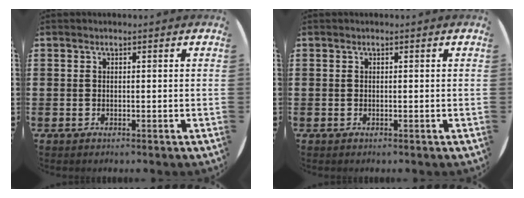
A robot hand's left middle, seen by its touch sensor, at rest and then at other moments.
{"total": 0.0}